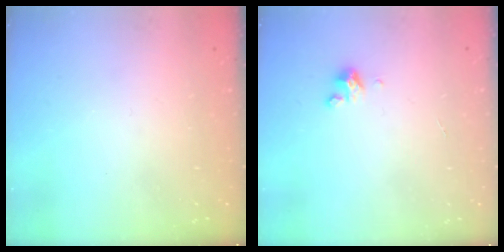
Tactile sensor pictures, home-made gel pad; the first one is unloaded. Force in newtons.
{"total": 1.7, "press": 1.7, "slide": 0.3}